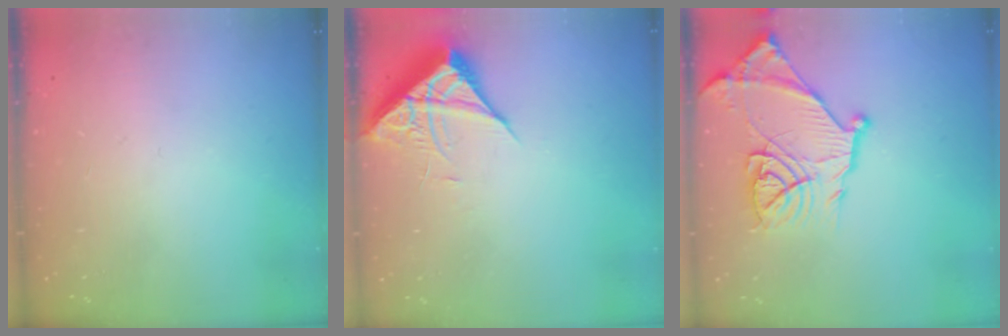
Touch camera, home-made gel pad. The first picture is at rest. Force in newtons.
{"total": 7.3, "press": 7.2, "slide": 0.3}
{"total": 18.2, "press": 18.2, "slide": 1.4}